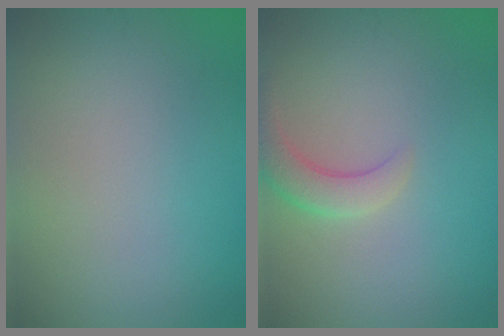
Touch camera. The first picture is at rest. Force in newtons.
{"total": 2.9, "press": 2.8, "slide": 0.3}